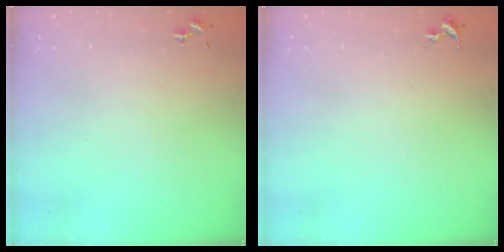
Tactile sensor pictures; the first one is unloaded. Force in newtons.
{"total": 0.0}